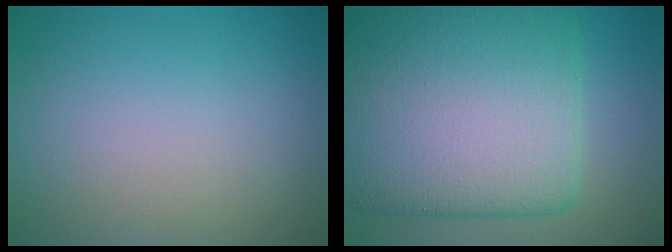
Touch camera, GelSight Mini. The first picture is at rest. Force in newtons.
{"total": 15.7, "press": 15.7, "slide": 0.3}